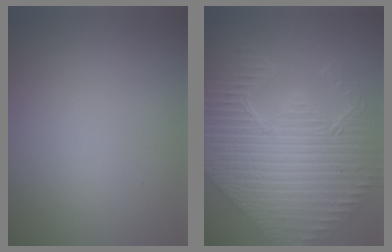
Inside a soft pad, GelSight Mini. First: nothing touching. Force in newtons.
{"total": 11.5, "press": 7.7, "slide": 8.4}